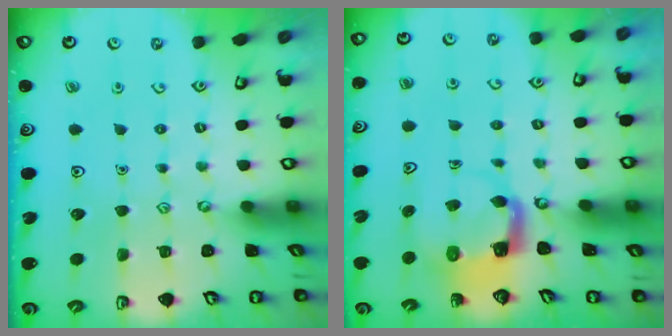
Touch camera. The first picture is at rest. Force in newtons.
{"total": 3.9, "press": 3.9, "slide": 0.4}